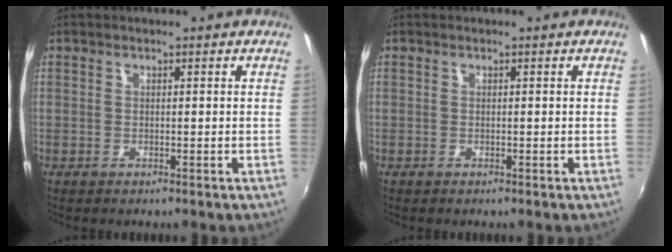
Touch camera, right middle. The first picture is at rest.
{"total": 0.0}